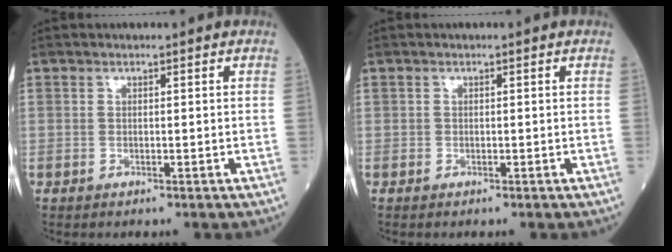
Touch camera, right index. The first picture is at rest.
{"total": 0.0}